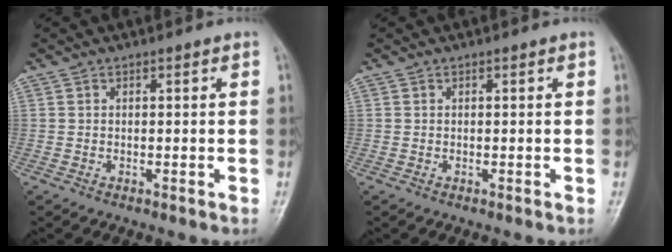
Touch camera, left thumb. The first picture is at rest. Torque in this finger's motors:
{"motor_torque": [0.00, 0.01, 0.00, 0.00, 0.00]}